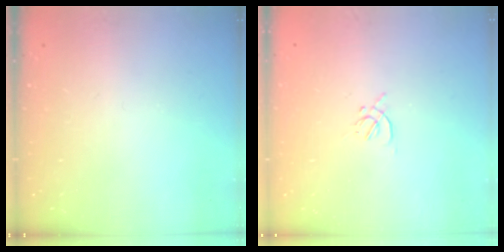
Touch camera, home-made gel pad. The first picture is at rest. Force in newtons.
{"total": 1.7, "press": 1.7, "slide": 0.5}